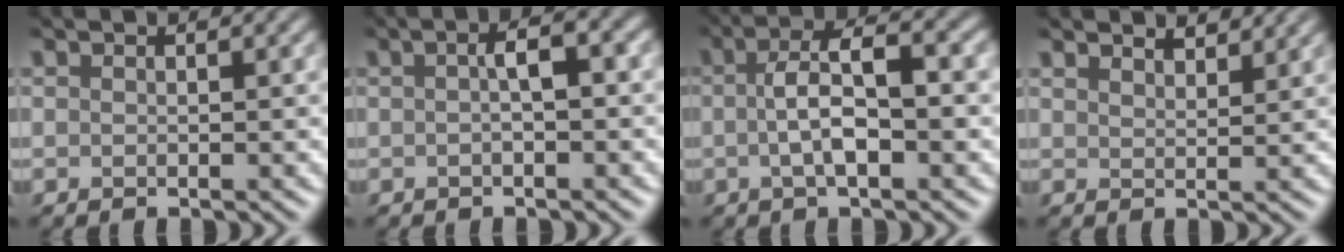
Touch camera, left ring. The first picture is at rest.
{"total": 2.3, "force": [0.0, 0.3, 2.2], "torque": [-0.045, 0.008, -0.001]}
{"total": 5.1, "force": [-0.2, 1.5, 4.9], "torque": [-0.097, 0.008, -0.007]}
{"total": 3.2, "force": [3.1, 0.3, 0.8], "torque": [-0.017, 0.001, 0.043]}